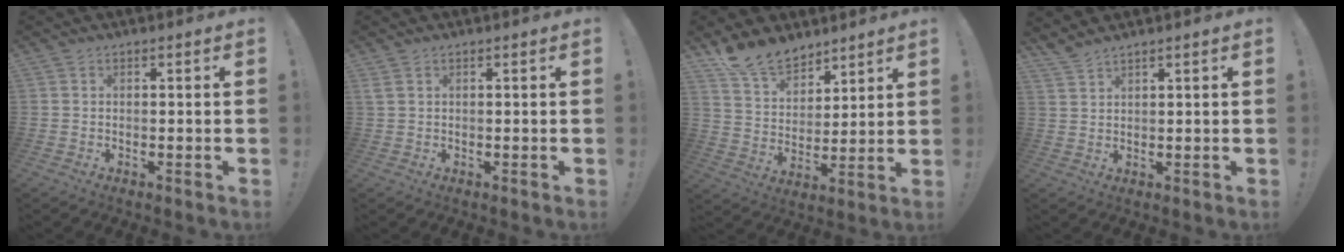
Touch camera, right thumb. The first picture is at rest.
{"total": 1.0, "force": [0.5, 0.2, 0.8], "torque": [-0.020, 0.000, 0.010]}
{"total": 13.4, "force": [11.0, 6.7, 3.7], "torque": [-0.073, -0.077, 0.212]}
{"total": 3.0, "force": [2.8, -0.2, 1.0], "torque": [-0.025, -0.017, 0.052]}